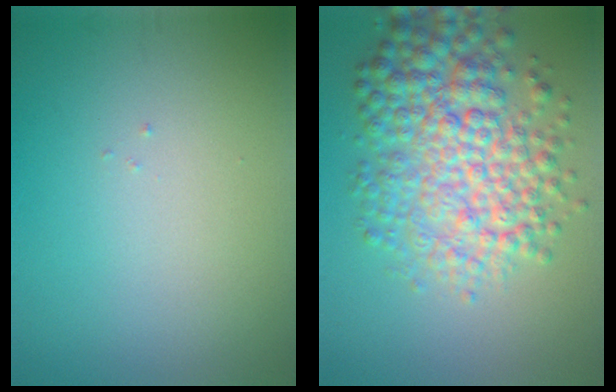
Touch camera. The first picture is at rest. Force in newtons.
{"total": 7.8, "press": 7.8, "slide": 0.1}